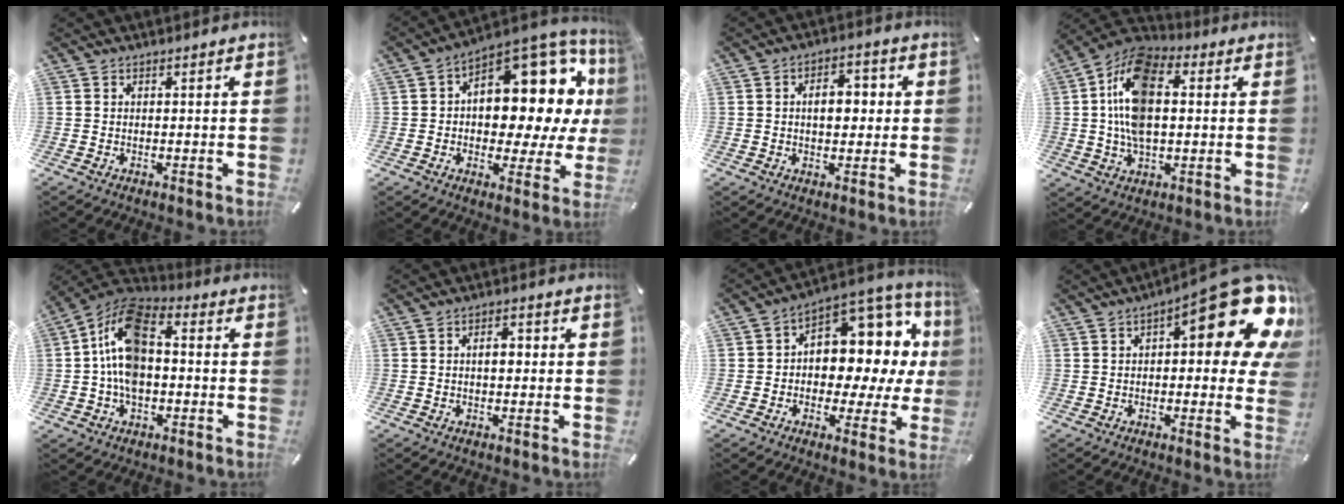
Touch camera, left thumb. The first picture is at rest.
{"total": 14.3, "force": [5.7, 8.9, 9.7], "torque": [-0.112, -0.078, 0.094]}
{"total": 6.9, "force": [0.5, 4.6, 5.1], "torque": [-0.062, -0.001, -0.001]}
{"total": 15.8, "force": [1.9, 9.7, 12.4], "torque": [-0.255, 0.002, 0.031]}
{"total": 13.2, "force": [-0.5, 8.5, 10.1], "torque": [-0.218, 0.010, -0.011]}
{"total": 3.9, "force": [0.1, 2.4, 3.1], "torque": [-0.045, 0.004, -0.005]}
{"total": 10.9, "force": [2.6, 8.3, 6.6], "torque": [-0.082, -0.045, 0.047]}
{"total": 20.3, "force": [8.6, 7.9, 16.7], "torque": [-0.200, -0.071, 0.134]}